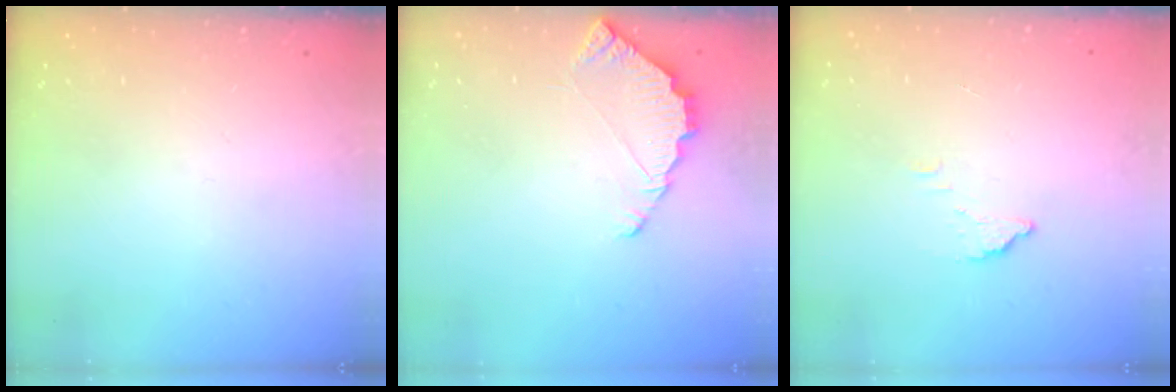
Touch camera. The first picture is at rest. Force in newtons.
{"total": 3.7, "press": 3.7, "slide": 0.3}
{"total": 2.8, "press": 2.8, "slide": 0.1}